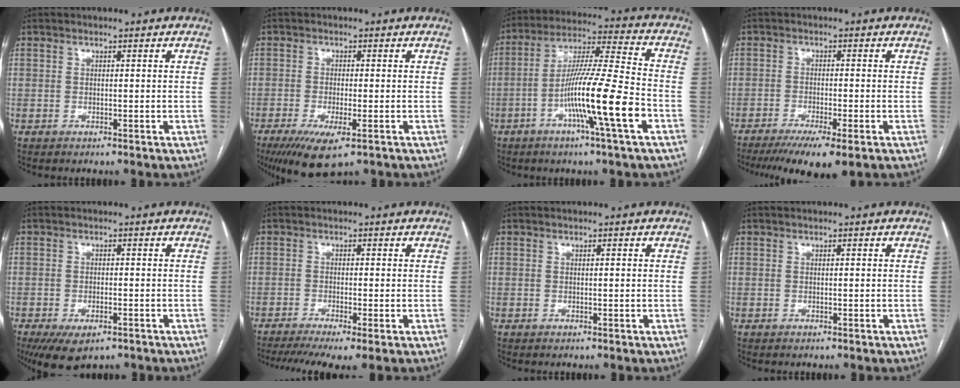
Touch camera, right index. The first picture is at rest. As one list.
[{"total": 7.7, "force": [-4.3, 1.7, 6.2], "torque": [-0.109, -0.021, -0.069]}, {"total": 14.6, "force": [-5.3, -1.0, 13.6], "torque": [-0.249, -0.005, -0.099]}, {"total": 9.0, "force": [-6.0, 1.3, 6.5], "torque": [-0.104, -0.020, -0.098]}, {"total": 6.8, "force": [-4.3, 3.0, 4.3], "torque": [-0.073, -0.011, -0.066]}, {"total": 7.5, "force": [-5.1, 0.9, 5.4], "torque": [-0.091, -0.012, -0.086]}, {"total": 0.6, "force": [0.2, 0.0, 0.5], "torque": [-0.012, 0.002, 0.002]}, {"total": 0.0}]